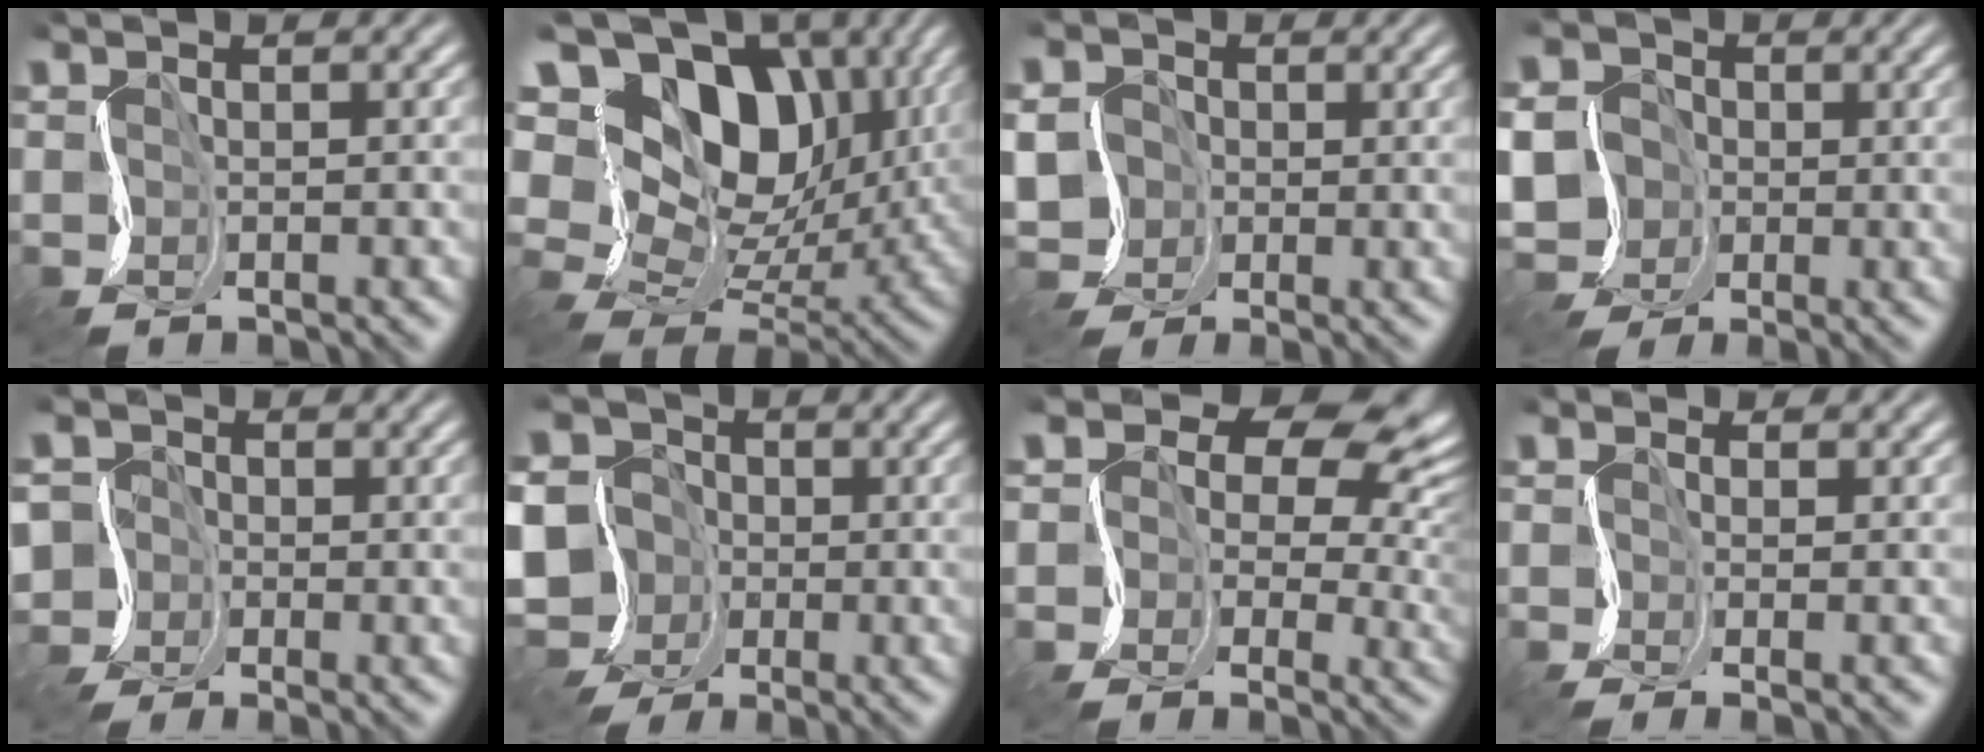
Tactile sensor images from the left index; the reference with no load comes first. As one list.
[{"total": 13.8, "force": [4.7, 9.2, 9.2], "torque": [-0.172, 0.026, 0.069]}, {"total": 4.3, "force": [-1.1, 4.1, 0.7], "torque": [-0.032, 0.007, -0.052]}, {"total": 7.7, "force": [-2.5, 7.0, 2.0], "torque": [-0.059, -0.011, -0.091]}, {"total": 5.7, "force": [-1.8, 5.3, 0.8], "torque": [-0.034, 0.010, -0.083]}, {"total": 10.9, "force": [-4.7, 9.3, 3.4], "torque": [-0.086, -0.016, -0.119]}, {"total": 10.9, "force": [4.4, 7.0, 7.1], "torque": [-0.088, 0.015, 0.049]}, {"total": 2.1, "force": [-0.9, -1.5, -1.2], "torque": [0.022, -0.010, -0.024]}]